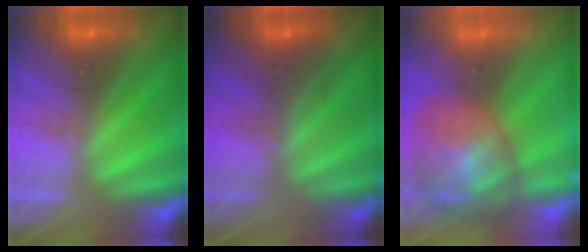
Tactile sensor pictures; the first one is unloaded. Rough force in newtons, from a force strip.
{"total": 2.1}
{"total": 6.9}